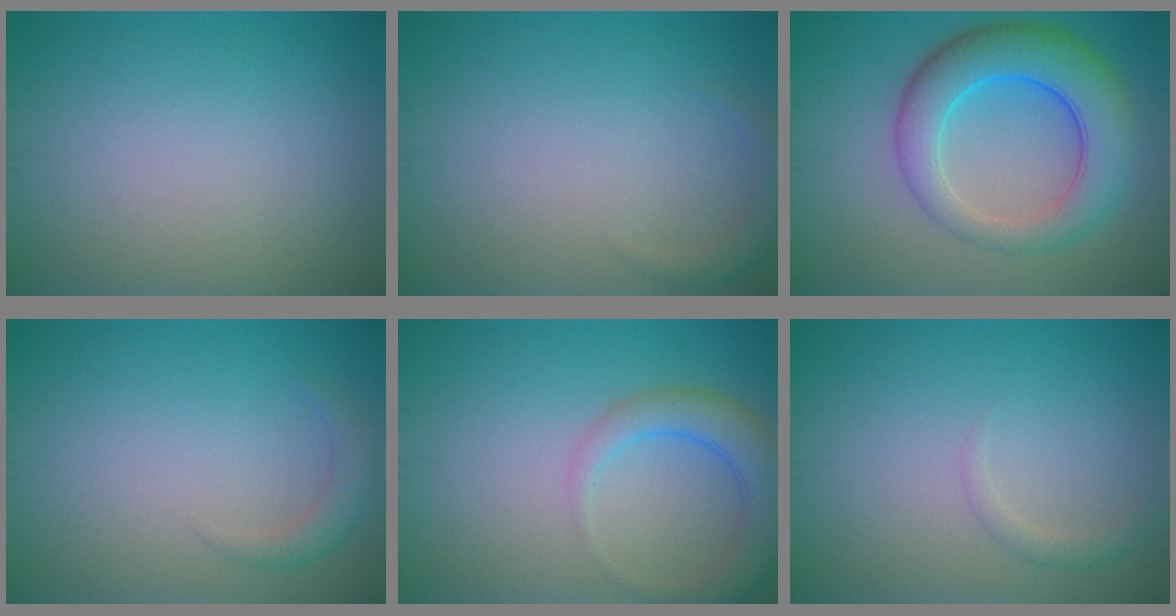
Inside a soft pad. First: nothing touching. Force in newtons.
{"total": 1.4, "press": 1.4, "slide": 0.1}
{"total": 7.9, "press": 7.8, "slide": 0.3}
{"total": 1.8, "press": 1.8, "slide": 0.3}
{"total": 4.3, "press": 4.3, "slide": 0.5}
{"total": 1.2, "press": 1.2, "slide": 0.1}